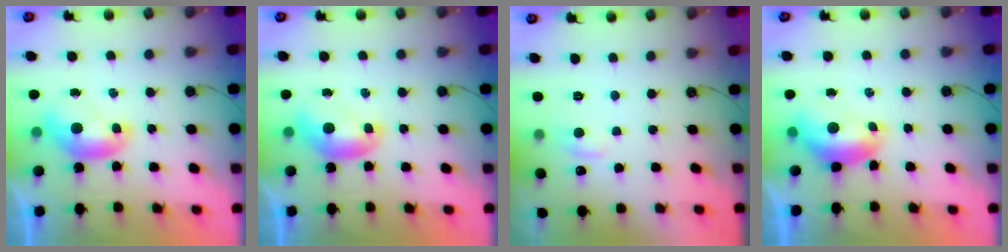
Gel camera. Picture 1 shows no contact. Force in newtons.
{"total": 0.0}
{"total": 0.9, "press": 0.5, "slide": 0.8}
{"total": 0.5, "press": 0.1, "slide": 0.5}